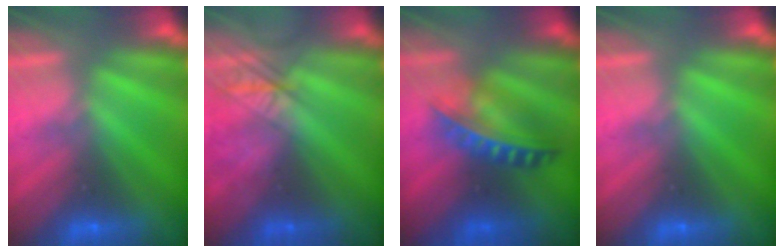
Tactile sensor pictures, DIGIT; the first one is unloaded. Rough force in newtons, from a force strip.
{"total": 2.5}
{"total": 7.3}
{"total": 0.0}